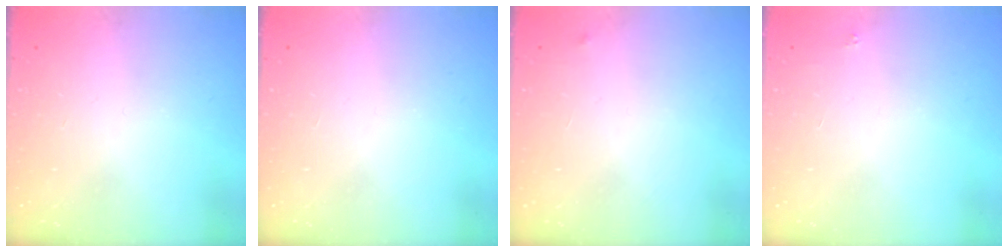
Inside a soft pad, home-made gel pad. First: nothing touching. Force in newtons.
{"total": 1.5, "press": 1.5, "slide": 0.1}
{"total": 2.5, "press": 2.4, "slide": 0.4}
{"total": 1.8, "press": 1.7, "slide": 0.1}